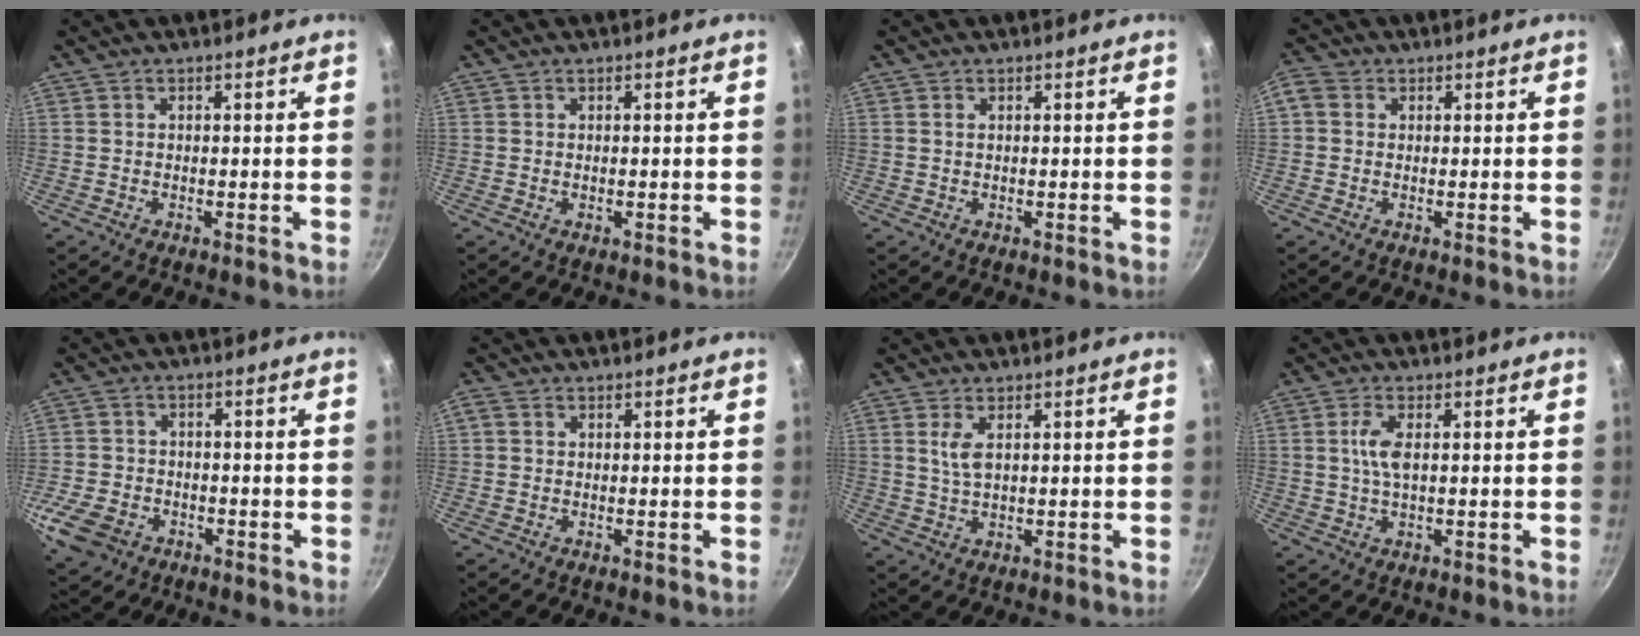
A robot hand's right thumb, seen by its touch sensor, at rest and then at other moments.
{"total": 0.5, "force": [0.0, 0.3, 0.5], "torque": [-0.005, 0.001, 0.000]}
{"total": 0.5, "force": [0.2, 0.2, 0.5], "torque": [-0.009, 0.001, 0.003]}
{"total": 3.0, "force": [0.5, 2.6, 1.4], "torque": [-0.026, 0.006, -0.003]}
{"total": 10.4, "force": [-4.6, 7.7, 5.4], "torque": [-0.120, 0.022, -0.083]}
{"total": 1.0, "force": [0.1, 0.8, 0.5], "torque": [-0.013, 0.004, 0.000]}
{"total": 3.5, "force": [1.1, 1.4, 3.0], "torque": [-0.061, -0.008, 0.025]}
{"total": 4.2, "force": [0.6, 1.5, 3.9], "torque": [-0.091, 0.004, 0.011]}